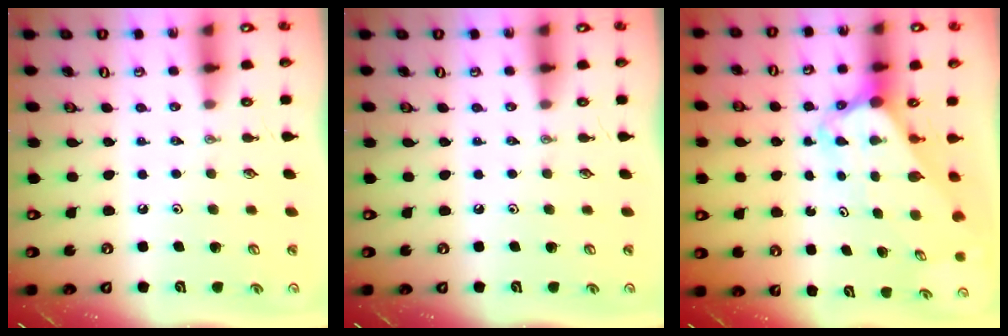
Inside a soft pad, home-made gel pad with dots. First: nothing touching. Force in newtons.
{"total": 0.0}
{"total": 4.6, "press": 4.5, "slide": 0.4}